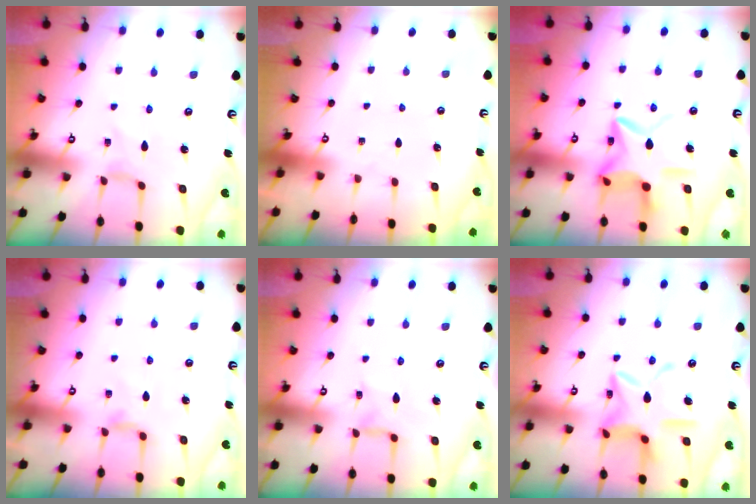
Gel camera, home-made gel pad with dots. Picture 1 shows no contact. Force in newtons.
{"total": 0.0}
{"total": 15.2, "press": 15.2, "slide": 1.1}
{"total": 4.6, "press": 4.5, "slide": 0.7}
{"total": 2.4, "press": 2.3, "slide": 0.3}
{"total": 15.1, "press": 15.0, "slide": 1.4}